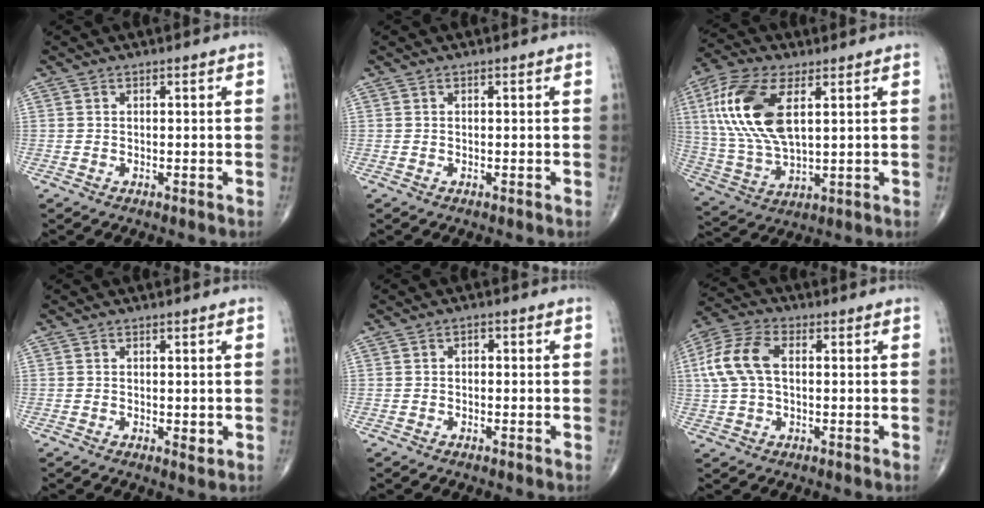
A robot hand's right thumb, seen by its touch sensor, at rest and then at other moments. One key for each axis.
{"total": 0.0}
{"total": 17.5, "fx": 4.9, "fy": 8.3, "fz": 14.5, "tx": -0.312, "ty": -0.005, "tz": 0.096}
{"total": 1.3, "fx": -0.1, "fy": 0.5, "fz": 1.2, "tx": -0.015, "ty": -0.006, "tz": 0.000}
{"total": 1.1, "fx": 0.0, "fy": 0.8, "fz": 0.7, "tx": -0.002, "ty": 0.004, "tz": -0.006}
{"total": 10.5, "fx": 1.4, "fy": 6.2, "fz": 8.3, "tx": -0.186, "ty": 0.027, "tz": 0.023}